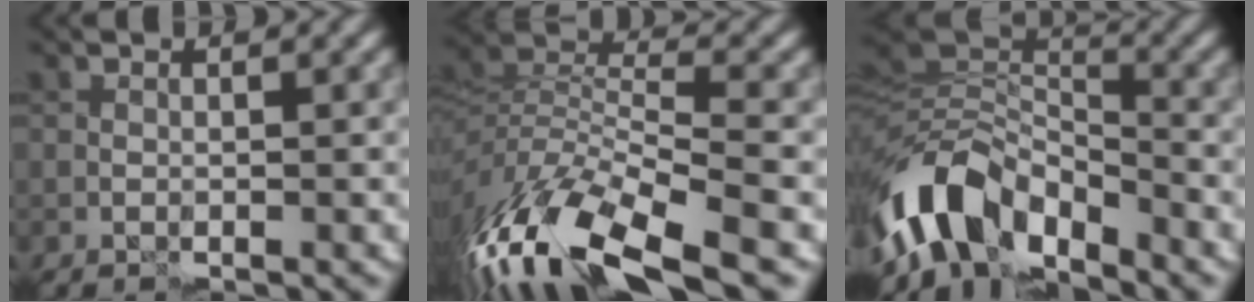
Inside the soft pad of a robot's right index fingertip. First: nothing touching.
{"total": 11.8, "force": [-6.3, 4.8, 8.7], "torque": [-0.170, -0.012, -0.123]}
{"total": 7.9, "force": [-4.9, 4.3, 4.4], "torque": [-0.072, -0.002, -0.097]}